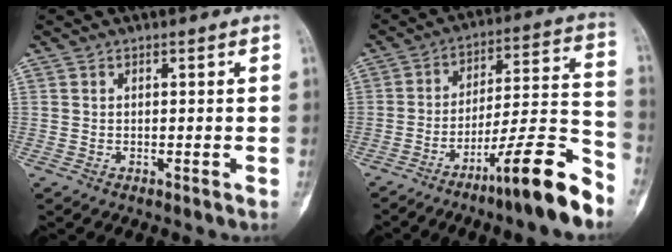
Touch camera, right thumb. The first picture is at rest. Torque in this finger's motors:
{"motor_torque": [1.45, 1.39, -0.07, -0.29, 0.20]}